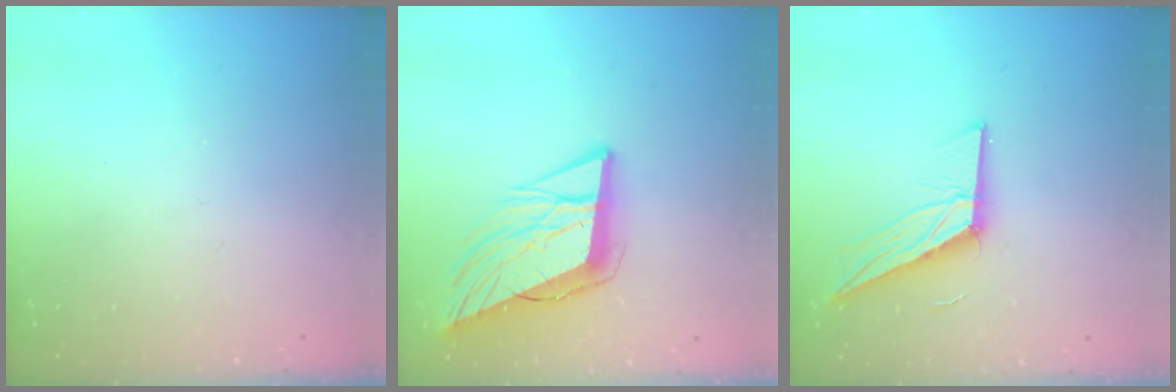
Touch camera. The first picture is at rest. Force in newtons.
{"total": 13.0, "press": 12.4, "slide": 4.0}
{"total": 12.7, "press": 12.6, "slide": 1.2}